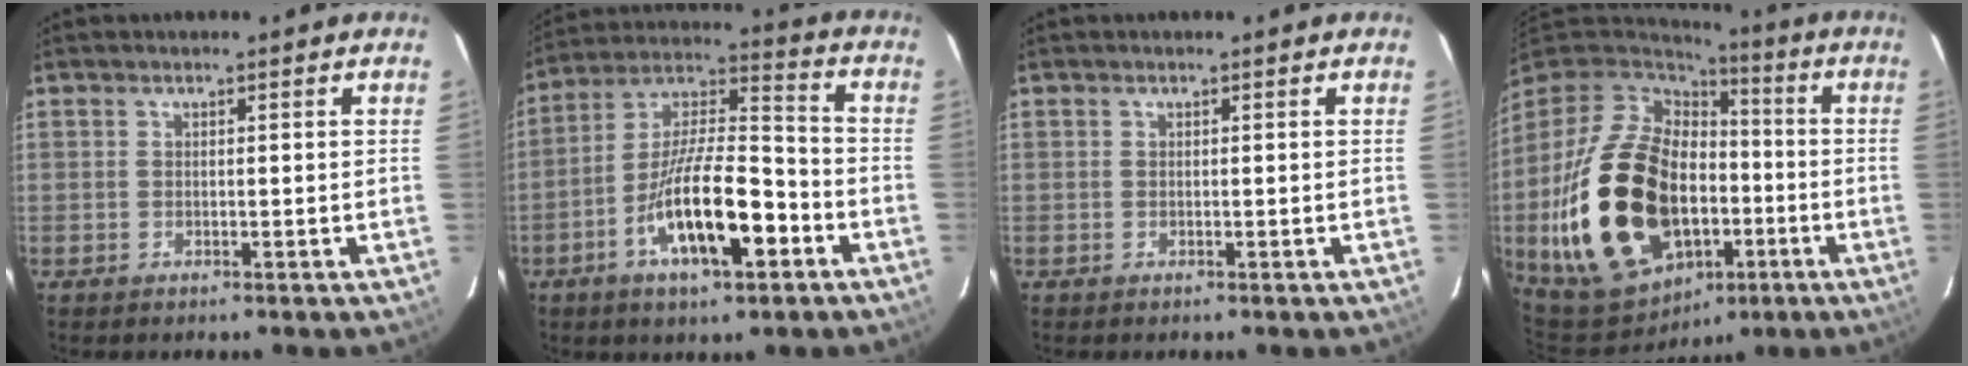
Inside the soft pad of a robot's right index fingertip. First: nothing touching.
{"total": 16.8, "force": [-7.0, 5.4, 14.3], "torque": [-0.265, 0.002, -0.123]}
{"total": 0.0}
{"total": 29.1, "force": [-5.7, 19.5, 20.8], "torque": [-0.458, 0.006, -0.067]}